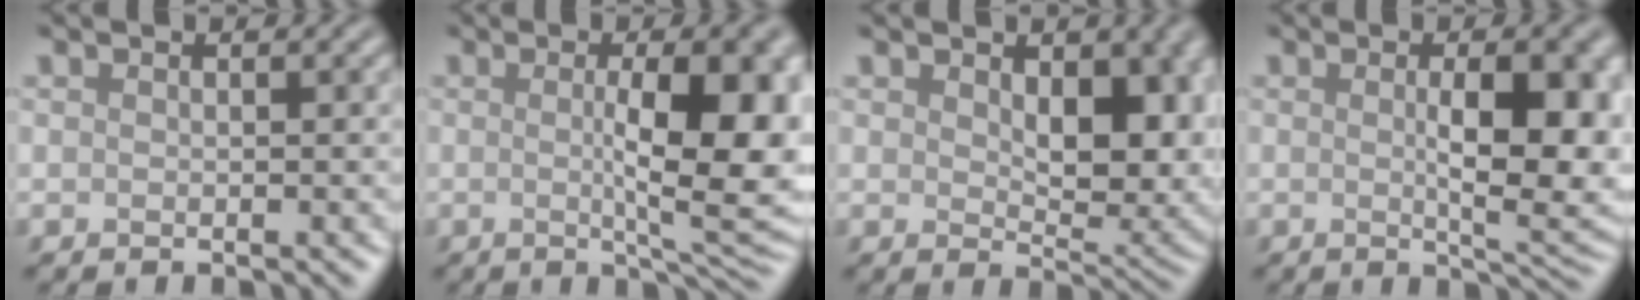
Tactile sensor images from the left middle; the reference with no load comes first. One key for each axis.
{"total": 9.4, "fx": 0.3, "fy": 2.3, "fz": 9.1, "tx": -0.123, "ty": -0.009, "tz": 0.008}
{"total": 7.6, "fx": 1.5, "fy": 4.3, "fz": 6.2, "tx": -0.092, "ty": -0.012, "tz": 0.032}
{"total": 7.9, "fx": 0.3, "fy": 2.2, "fz": 7.6, "tx": -0.104, "ty": -0.007, "tz": 0.010}